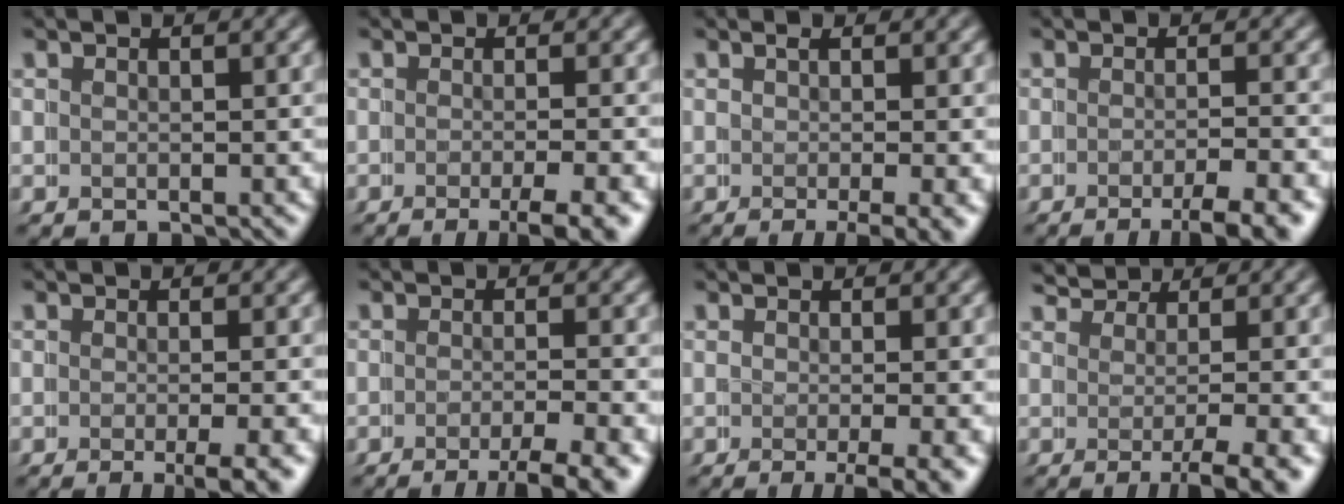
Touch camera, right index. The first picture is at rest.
{"total": 3.6, "force": [-2.1, 0.5, 2.9], "torque": [-0.028, 0.004, -0.039]}
{"total": 2.4, "force": [-1.0, 0.3, 2.2], "torque": [-0.024, 0.000, -0.017]}
{"total": 3.5, "force": [-2.4, 0.3, 2.5], "torque": [-0.031, 0.002, -0.045]}
{"total": 3.3, "force": [-1.8, 0.4, 2.8], "torque": [-0.024, 0.004, -0.031]}
{"total": 4.1, "force": [-2.7, 0.4, 3.0], "torque": [-0.036, -0.002, -0.048]}
{"total": 3.1, "force": [-1.7, 0.4, 2.6], "torque": [-0.030, -0.004, -0.027]}
{"total": 3.7, "force": [1.0, 0.5, 3.5], "torque": [-0.029, 0.010, 0.012]}